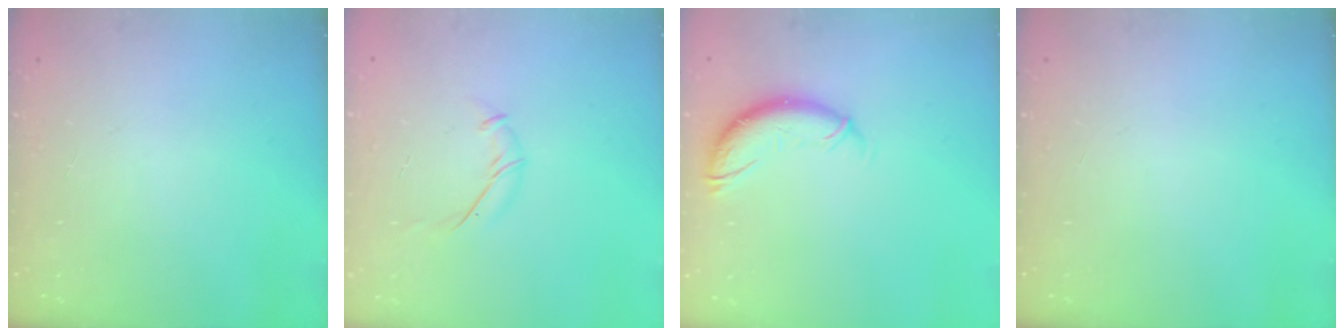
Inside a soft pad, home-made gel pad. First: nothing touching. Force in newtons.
{"total": 6.6, "press": 6.5, "slide": 1.4}
{"total": 10.7, "press": 10.6, "slide": 1.5}
{"total": 0.0}